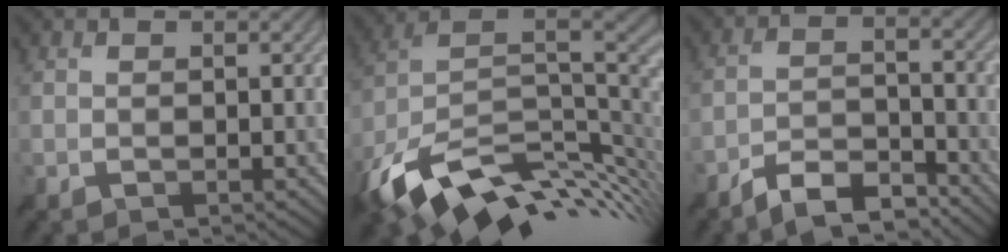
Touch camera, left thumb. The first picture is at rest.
{"total": 15.9, "force": [-5.1, 9.0, 12.1], "torque": [-0.253, -0.013, -0.087]}
{"total": 6.8, "force": [-5.8, 1.8, 3.0], "torque": [-0.054, 0.001, -0.111]}